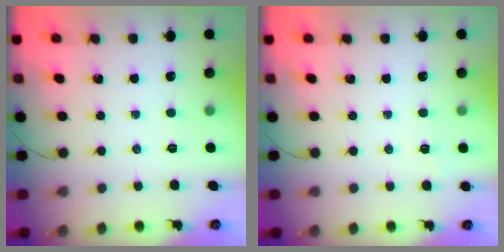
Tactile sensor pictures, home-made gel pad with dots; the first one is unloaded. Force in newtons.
{"total": 1.9, "press": 1.3, "slide": 1.4}